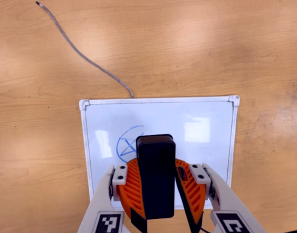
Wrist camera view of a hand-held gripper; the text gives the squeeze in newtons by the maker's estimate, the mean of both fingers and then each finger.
{"total": 7.5, "left": 8.1, "right": 6.9}